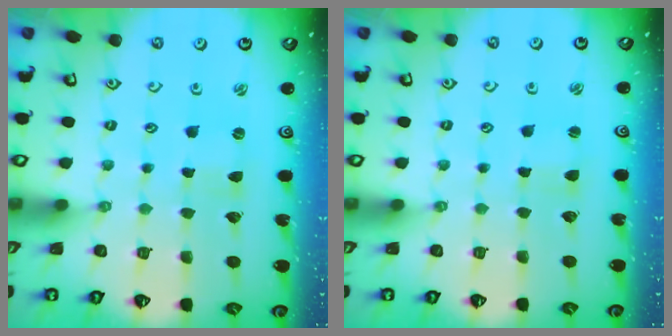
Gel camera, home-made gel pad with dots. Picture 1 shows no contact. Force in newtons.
{"total": 1.9, "press": 1.9, "slide": 0.3}